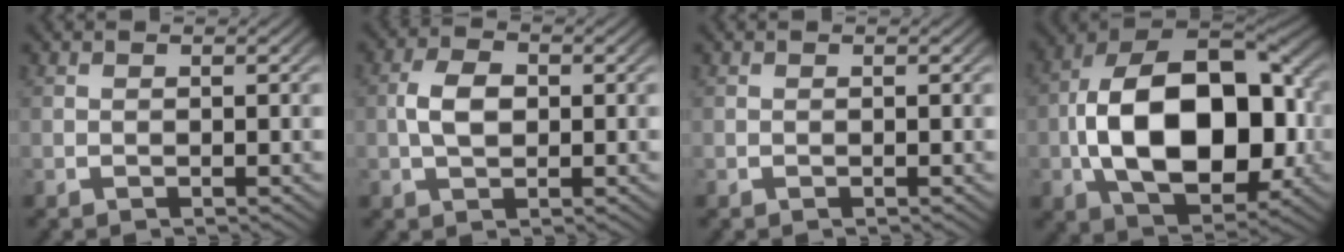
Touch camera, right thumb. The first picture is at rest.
{"total": 3.8, "force": [0.2, 2.4, 2.9], "torque": [-0.057, -0.005, 0.006]}
{"total": 0.0}
{"total": 19.9, "force": [-1.5, 12.7, 15.2], "torque": [-0.305, -0.063, 0.008]}